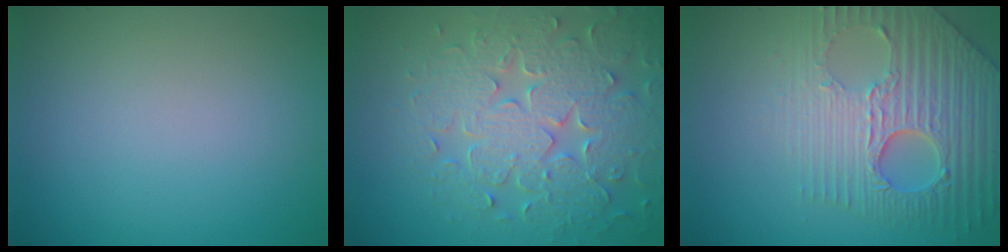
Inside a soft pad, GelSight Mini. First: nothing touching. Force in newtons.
{"total": 7.7, "press": 6.1, "slide": 4.7}
{"total": 6.2, "press": 5.2, "slide": 3.3}